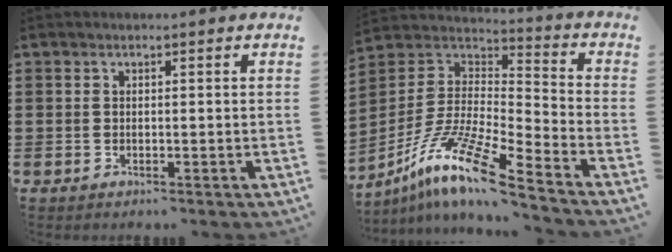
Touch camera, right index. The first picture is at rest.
{"total": 13.0, "force": [-9.8, 1.1, 8.5], "torque": [-0.181, 0.001, -0.196]}